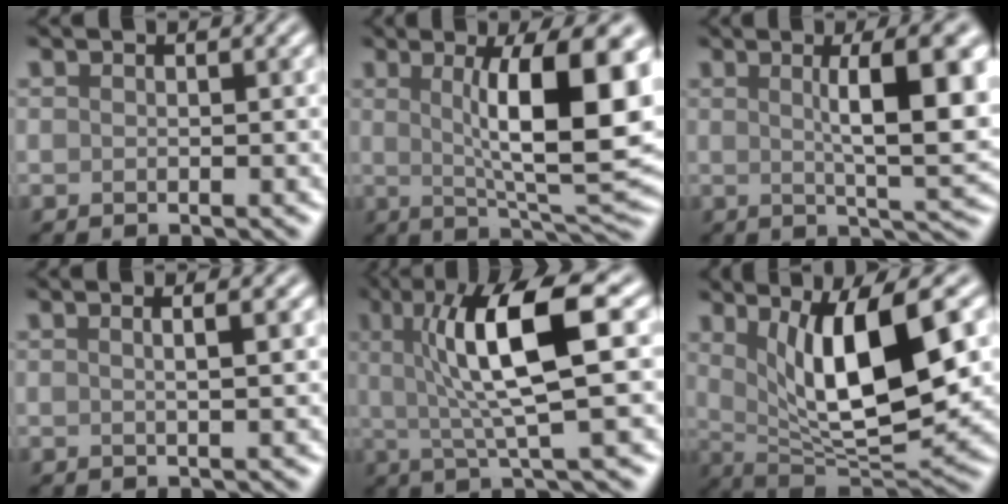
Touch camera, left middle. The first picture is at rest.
{"total": 11.5, "force": [1.9, 2.7, 11.0], "torque": [-0.151, -0.002, 0.035]}
{"total": 9.2, "force": [1.8, 2.1, 8.8], "torque": [-0.106, 0.008, 0.027]}
{"total": 2.8, "force": [1.0, 1.1, 2.4], "torque": [-0.015, 0.009, -0.011]}
{"total": 9.1, "force": [2.0, 1.9, 8.7], "torque": [-0.137, 0.002, 0.034]}
{"total": 9.9, "force": [2.4, 3.0, 9.1], "torque": [-0.144, -0.013, 0.047]}